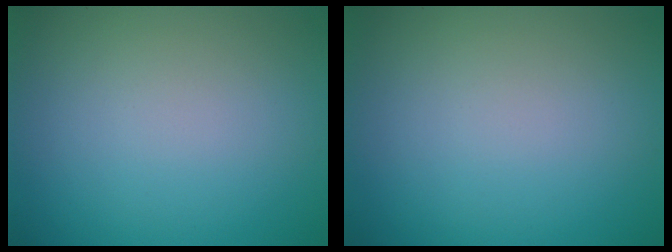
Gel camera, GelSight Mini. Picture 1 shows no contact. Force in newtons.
{"total": 0.0}